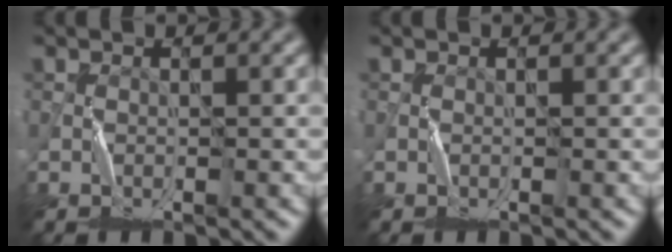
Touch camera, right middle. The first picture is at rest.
{"total": 0.0}